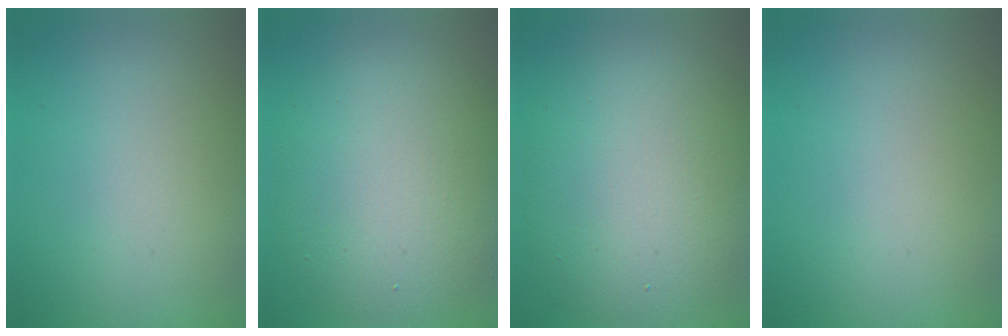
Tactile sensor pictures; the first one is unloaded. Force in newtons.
{"total": 8.7, "press": 8.7, "slide": 0.5}
{"total": 10.1, "press": 10.1, "slide": 0.7}
{"total": 0.0}